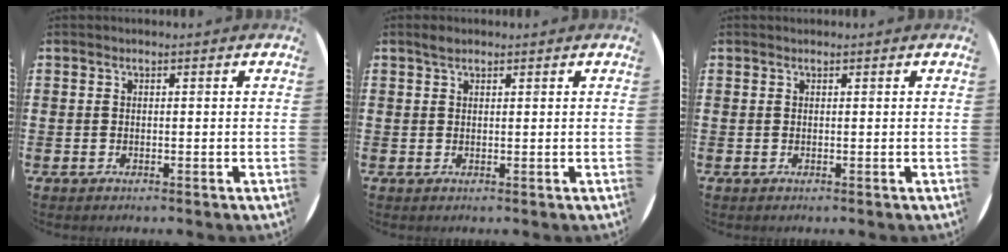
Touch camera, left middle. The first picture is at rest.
{"total": 1.2, "force": [0.9, 0.5, 0.5], "torque": [-0.010, 0.005, 0.017]}
{"total": 0.0}